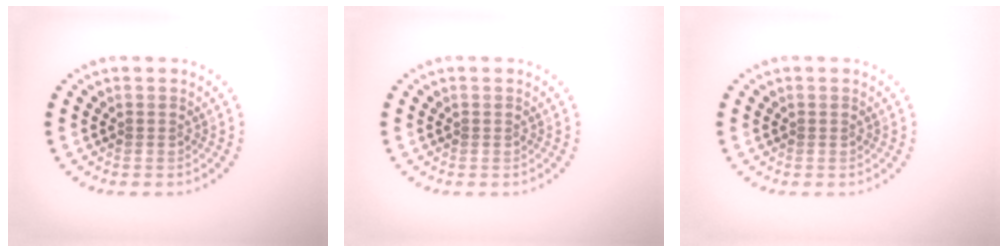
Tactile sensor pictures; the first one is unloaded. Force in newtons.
{"total": 0.0}
{"total": 0.0}